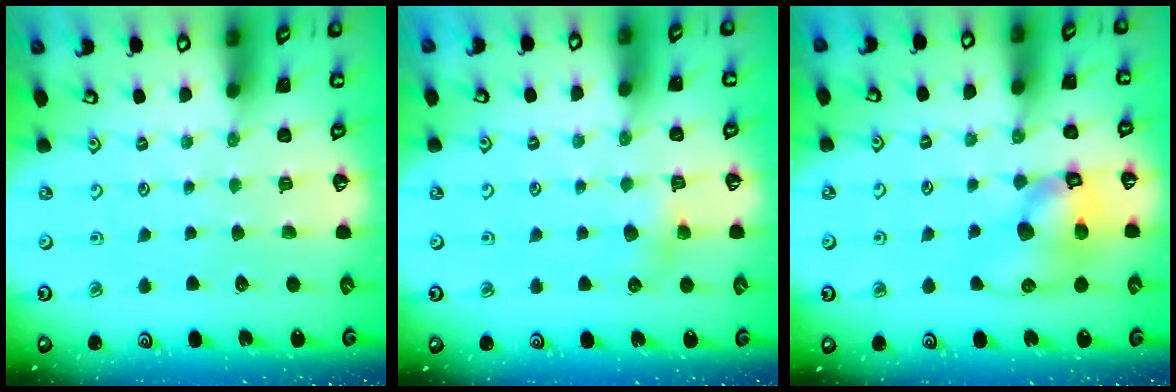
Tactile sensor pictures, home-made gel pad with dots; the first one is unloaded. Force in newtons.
{"total": 5.0, "press": 4.9, "slide": 1.0}
{"total": 11.8, "press": 11.6, "slide": 1.8}